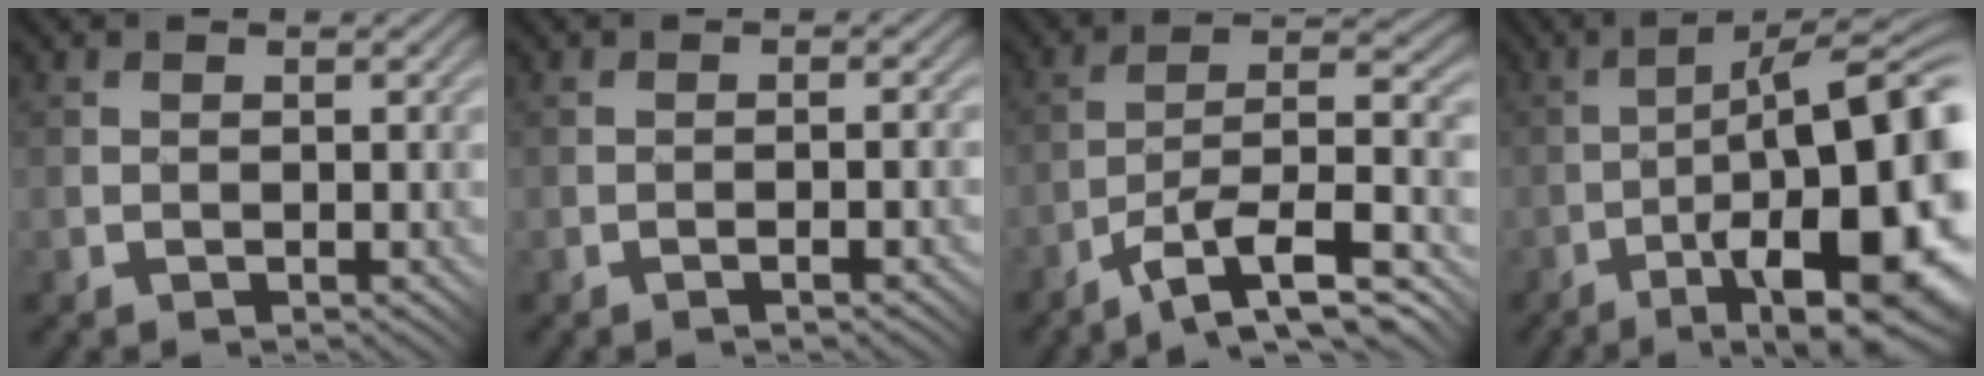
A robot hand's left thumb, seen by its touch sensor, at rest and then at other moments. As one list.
[{"total": 2.1, "force": [-1.1, 0.4, 1.8], "torque": [-0.019, 0.011, -0.011]}, {"total": 11.6, "force": [-7.7, 2.3, 8.3], "torque": [-0.135, 0.006, -0.136]}, {"total": 16.8, "force": [-5.1, 4.0, 15.5], "torque": [-0.210, 0.003, -0.066]}]